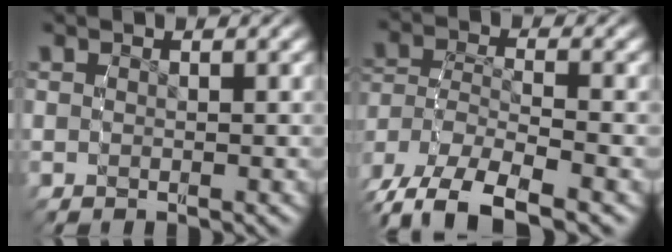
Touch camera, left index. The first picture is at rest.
{"total": 7.6, "force": [-3.1, 5.3, 4.5], "torque": [-0.111, -0.029, -0.042]}